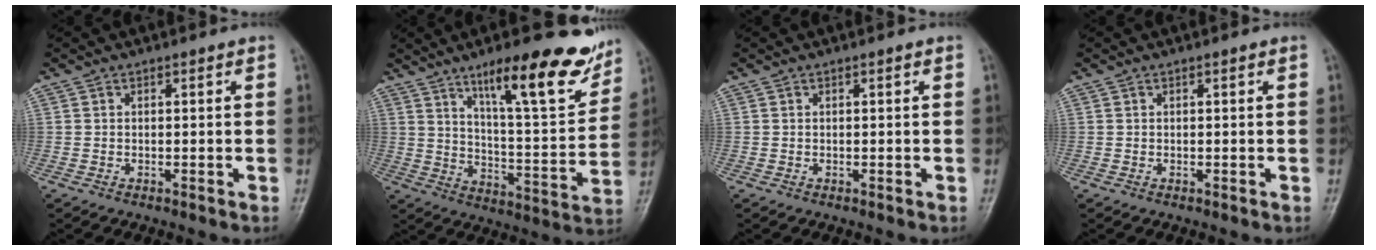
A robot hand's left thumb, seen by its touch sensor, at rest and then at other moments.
{"total": 19.1, "force": [12.4, 4.7, 13.8], "torque": [-0.161, -0.070, 0.193]}
{"total": 0.0}
{"total": 0.0}